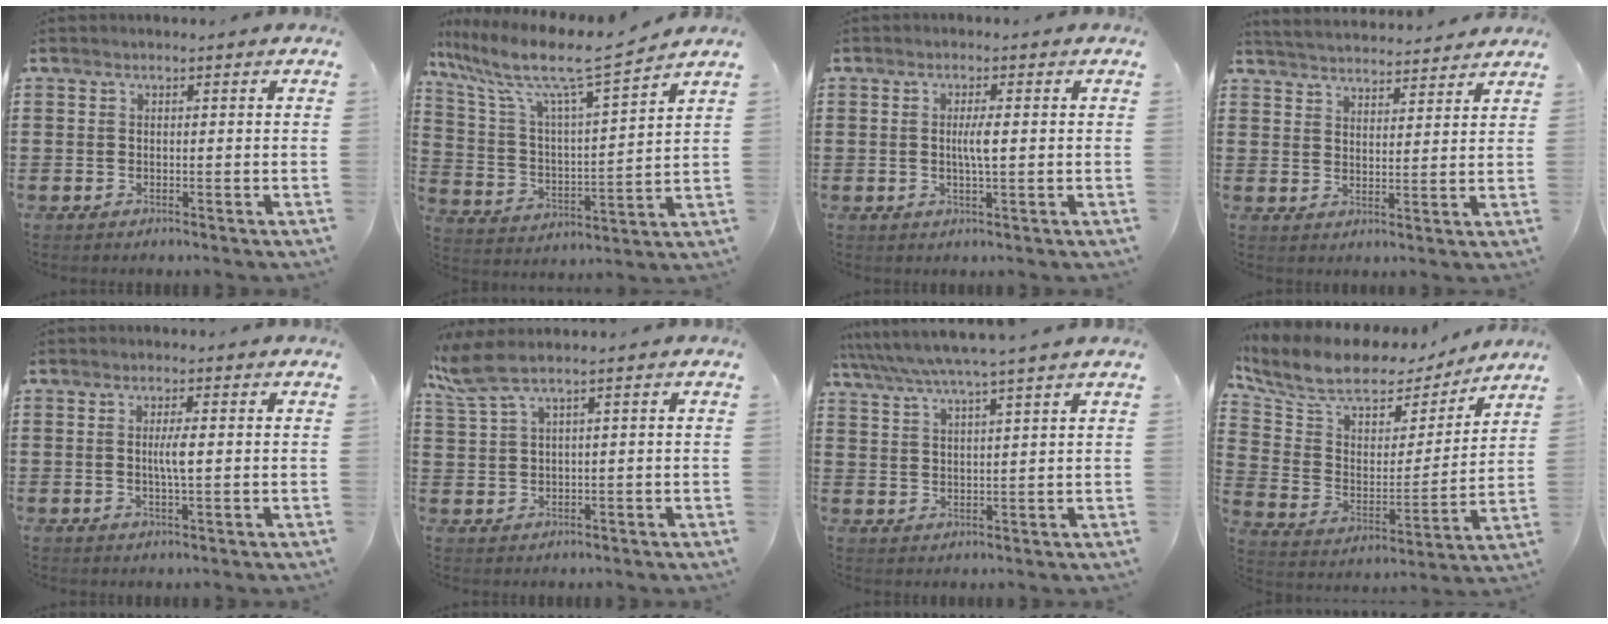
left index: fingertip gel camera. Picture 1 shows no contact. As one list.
[{"total": 10.2, "force": [8.3, 0.9, 5.9], "torque": [-0.150, -0.050, 0.134]}, {"total": 2.9, "force": [0.1, 0.3, 2.9], "torque": [-0.055, -0.003, 0.001]}, {"total": 4.0, "force": [4.0, 0.1, 0.1], "torque": [-0.018, -0.022, 0.070]}, {"total": 3.0, "force": [0.2, 0.3, 3.0], "torque": [-0.057, -0.003, 0.002]}, {"total": 4.0, "force": [1.9, 0.5, 3.5], "torque": [-0.091, -0.008, 0.027]}, {"total": 5.0, "force": [4.2, -0.5, 2.6], "torque": [-0.065, -0.021, 0.072]}, {"total": 9.7, "force": [8.1, 4.0, 3.6], "torque": [-0.106, -0.050, 0.139]}]